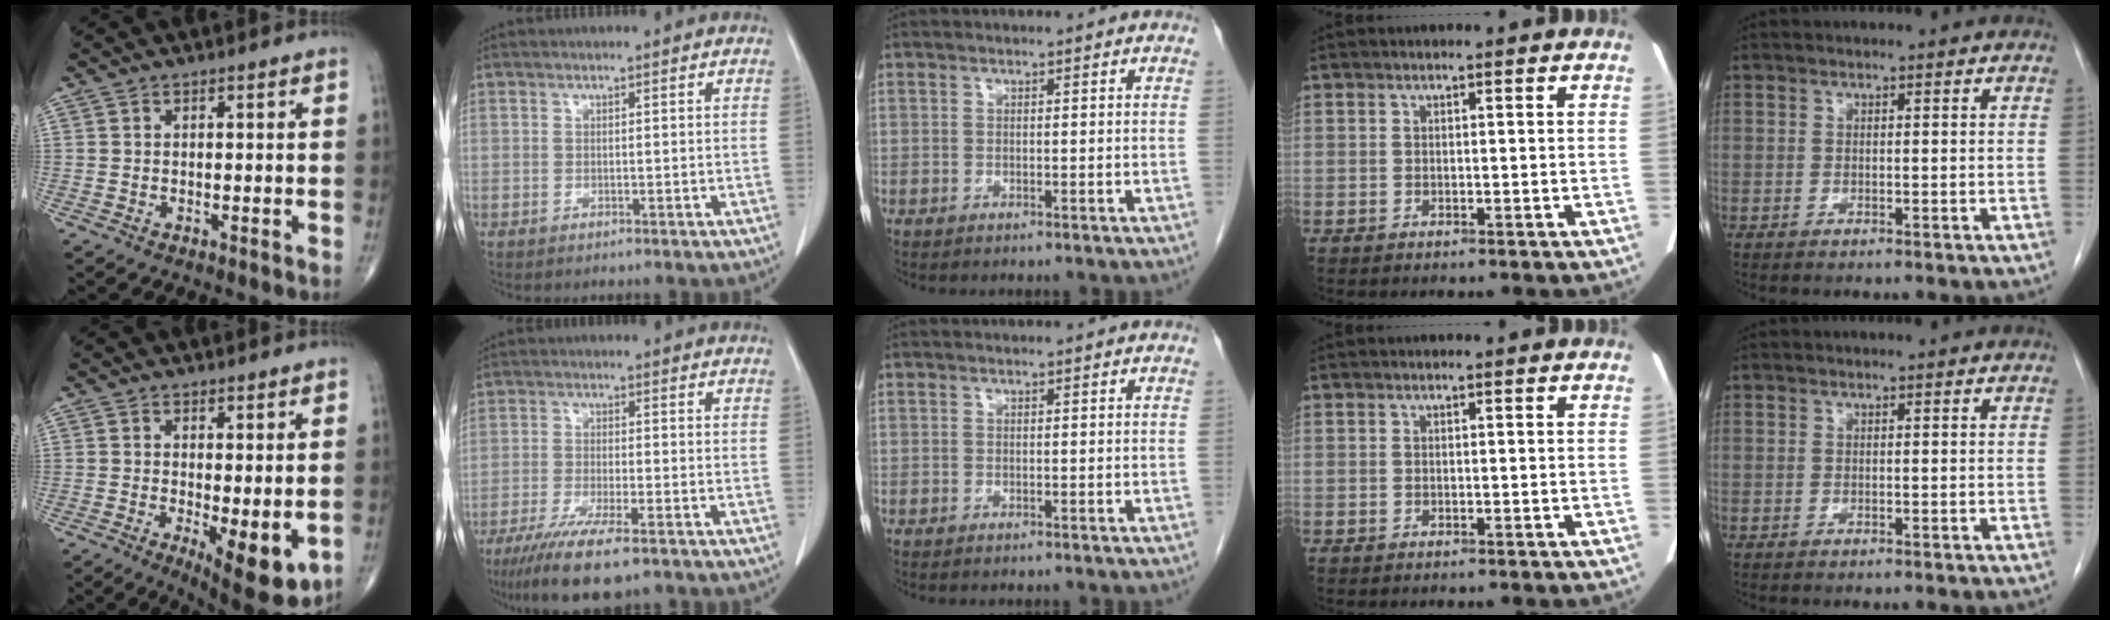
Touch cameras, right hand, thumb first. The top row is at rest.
{"thumb": {"total": 10.1, "force": [-2.1, 3.6, 9.2], "torque": [-0.124, -0.024, -0.019]}, "index": {"total": 10.5, "force": [-7.4, 1.3, 7.3], "torque": [-0.120, -0.025, -0.117]}}